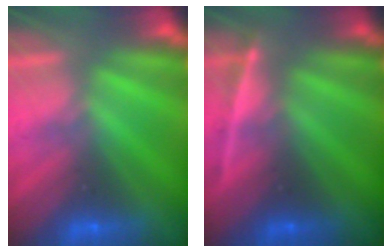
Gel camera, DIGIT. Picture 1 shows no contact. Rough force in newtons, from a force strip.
{"total": 4.7}